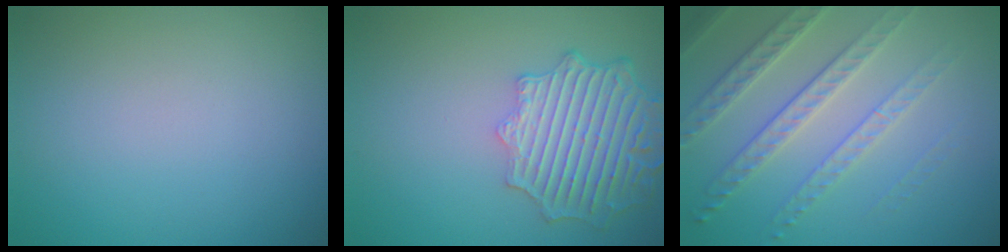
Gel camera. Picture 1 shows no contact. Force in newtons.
{"total": 6.3, "press": 5.1, "slide": 3.7}
{"total": 4.6, "press": 3.9, "slide": 2.5}